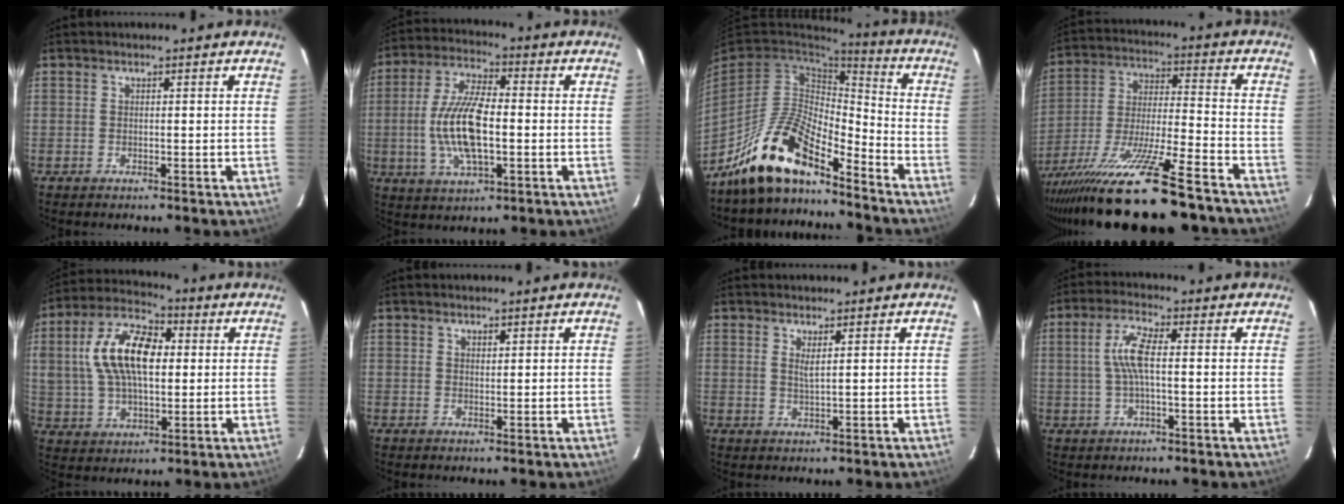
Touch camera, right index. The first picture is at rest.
{"total": 13.2, "force": [-1.7, 4.9, 12.1], "torque": [-0.248, 0.002, -0.031]}
{"total": 14.9, "force": [-11.8, 4.4, 8.0], "torque": [-0.170, -0.003, -0.223]}
{"total": 22.3, "force": [-17.5, 2.5, 13.7], "torque": [-0.269, -0.059, -0.286]}
{"total": 15.8, "force": [2.5, 8.7, 12.9], "torque": [-0.259, 0.024, 0.043]}
{"total": 0.7, "force": [0.5, 0.3, 0.3], "torque": [-0.004, 0.001, 0.010]}
{"total": 1.8, "force": [0.9, 0.1, 1.6], "torque": [-0.030, -0.003, 0.014]}
{"total": 6.2, "force": [0.1, 1.4, 6.0], "torque": [-0.123, 0.009, 0.003]}